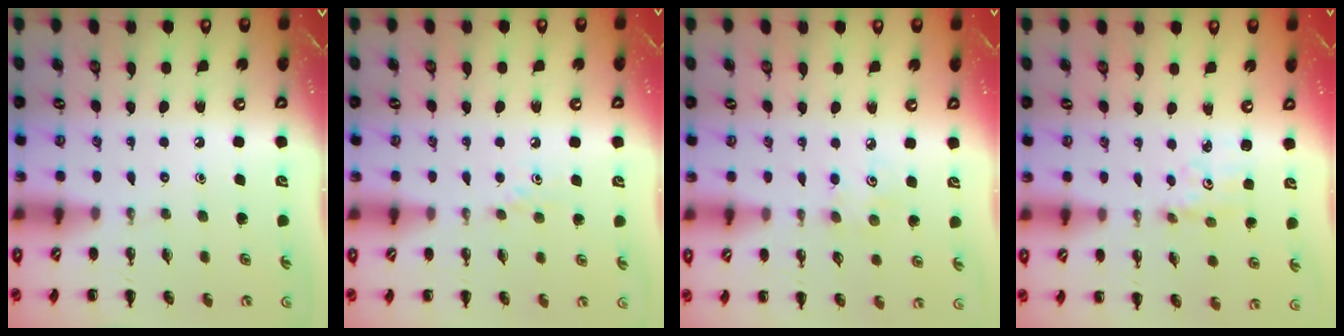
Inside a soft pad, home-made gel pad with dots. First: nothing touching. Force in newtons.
{"total": 3.4, "press": 3.2, "slide": 1.3}
{"total": 3.5, "press": 3.4, "slide": 0.9}
{"total": 1.9, "press": 1.8, "slide": 0.6}